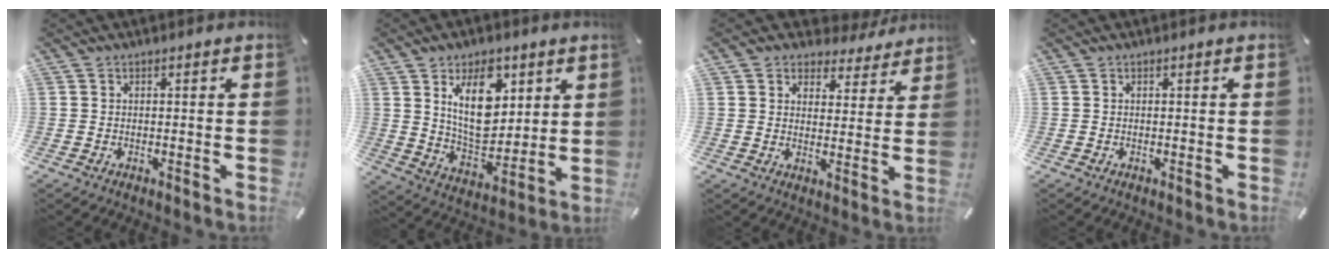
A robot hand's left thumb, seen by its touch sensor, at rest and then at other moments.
{"total": 15.1, "force": [6.0, 9.2, 10.4], "torque": [-0.187, -0.018, 0.105]}
{"total": 4.8, "force": [3.3, 3.5, 0.6], "torque": [-0.009, -0.033, 0.053]}
{"total": 0.0}